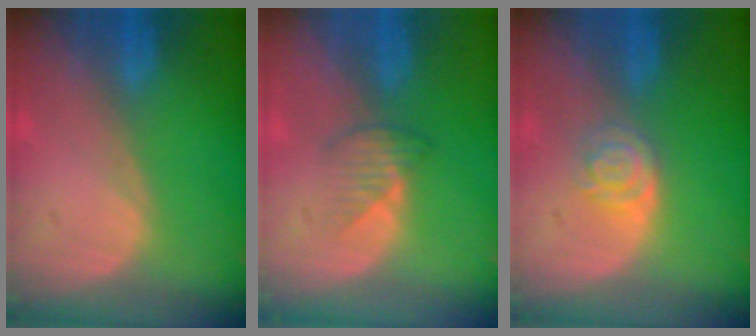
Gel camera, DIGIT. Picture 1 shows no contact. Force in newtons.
{"total": 2.7, "press": 2.6, "slide": 0.5}
{"total": 4.2, "press": 3.7, "slide": 2.0}